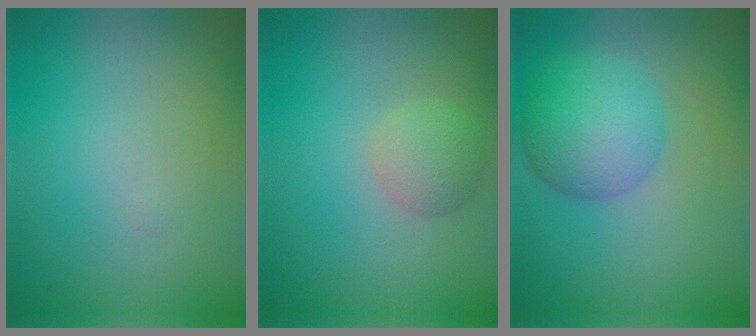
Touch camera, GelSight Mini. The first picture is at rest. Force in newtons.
{"total": 2.3, "press": 2.3, "slide": 0.2}
{"total": 5.2, "press": 5.2, "slide": 0.1}